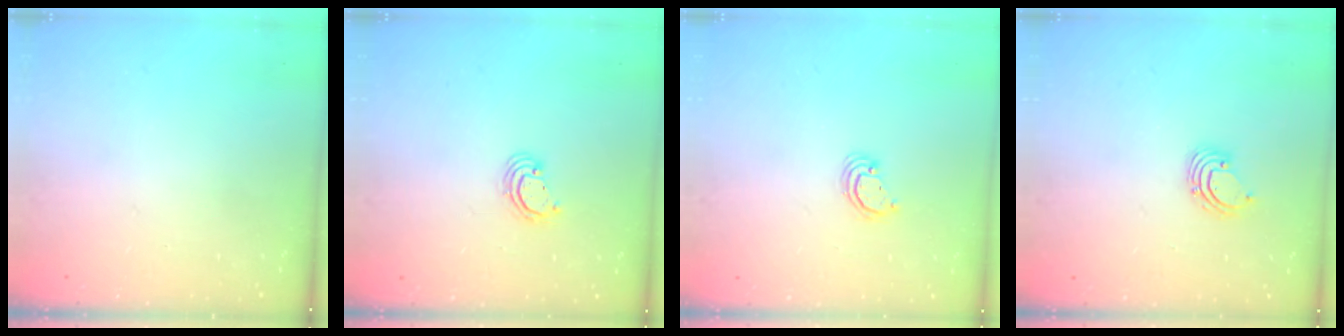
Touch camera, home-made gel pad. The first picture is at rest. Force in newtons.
{"total": 2.6, "press": 2.6, "slide": 0.1}
{"total": 2.7, "press": 2.7, "slide": 0.2}
{"total": 2.2, "press": 2.2, "slide": 0.2}